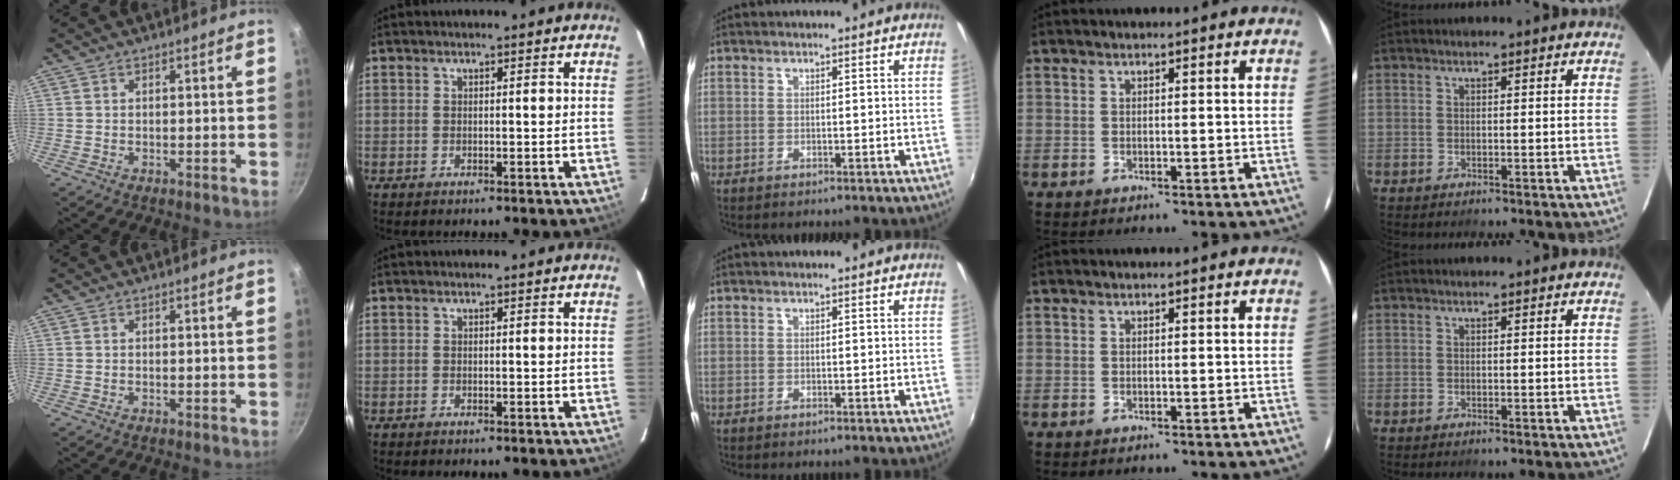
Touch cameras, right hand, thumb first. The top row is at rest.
{}